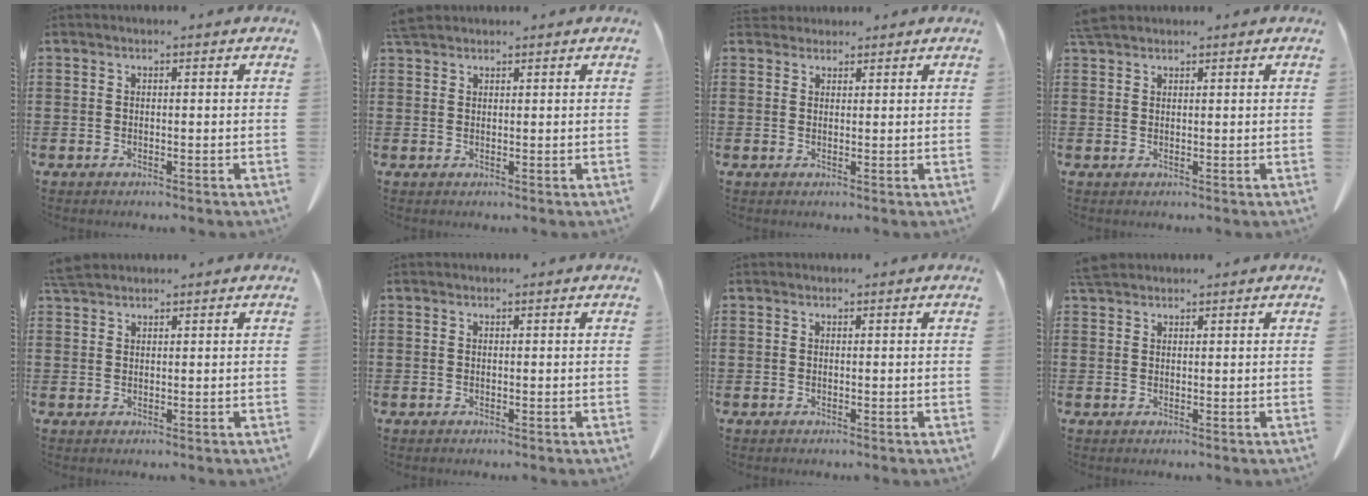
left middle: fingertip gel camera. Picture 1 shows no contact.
{"total": 2.3, "force": [2.0, 0.5, 0.9], "torque": [-0.024, 0.003, 0.040]}
{"total": 1.8, "force": [1.7, 0.7, 0.2], "torque": [-0.009, 0.003, 0.035]}
{"total": 2.4, "force": [2.1, 0.5, 1.0], "torque": [-0.028, 0.003, 0.042]}
{"total": 2.7, "force": [2.4, 0.5, 1.0], "torque": [-0.027, 0.000, 0.049]}
{"total": 0.0}
{"total": 0.0}
{"total": 2.5, "force": [2.1, 0.8, 0.9], "torque": [-0.025, 0.004, 0.043]}